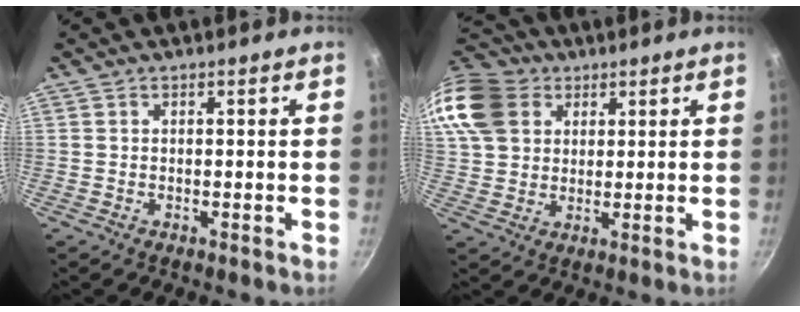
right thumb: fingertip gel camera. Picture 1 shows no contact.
{"total": 16.4, "force": [6.8, 12.5, 8.0], "torque": [-0.173, 0.010, 0.126]}